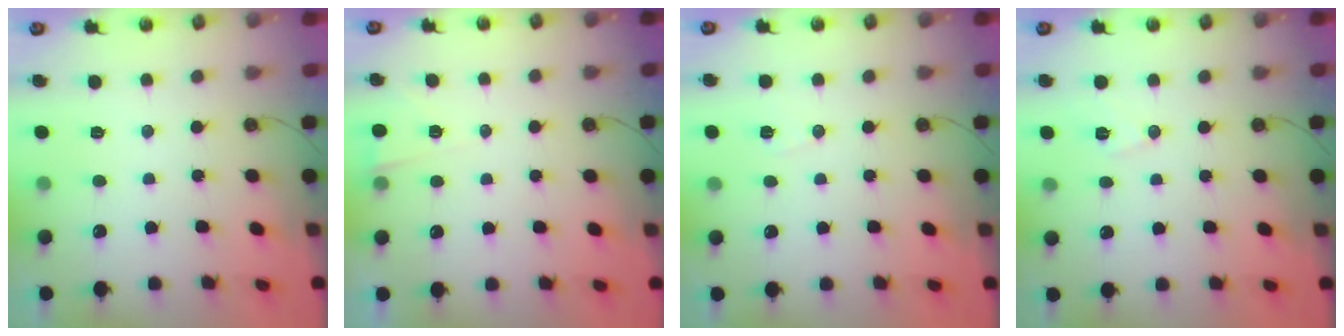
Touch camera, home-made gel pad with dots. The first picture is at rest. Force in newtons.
{"total": 2.7, "press": 2.3, "slide": 1.5}
{"total": 5.0, "press": 4.2, "slide": 2.7}
{"total": 7.2, "press": 5.6, "slide": 4.6}